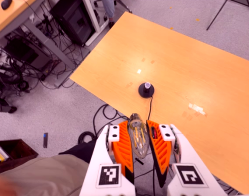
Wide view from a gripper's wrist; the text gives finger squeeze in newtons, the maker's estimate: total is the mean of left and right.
{"total": 22.4, "left": 24.1, "right": 20.7}